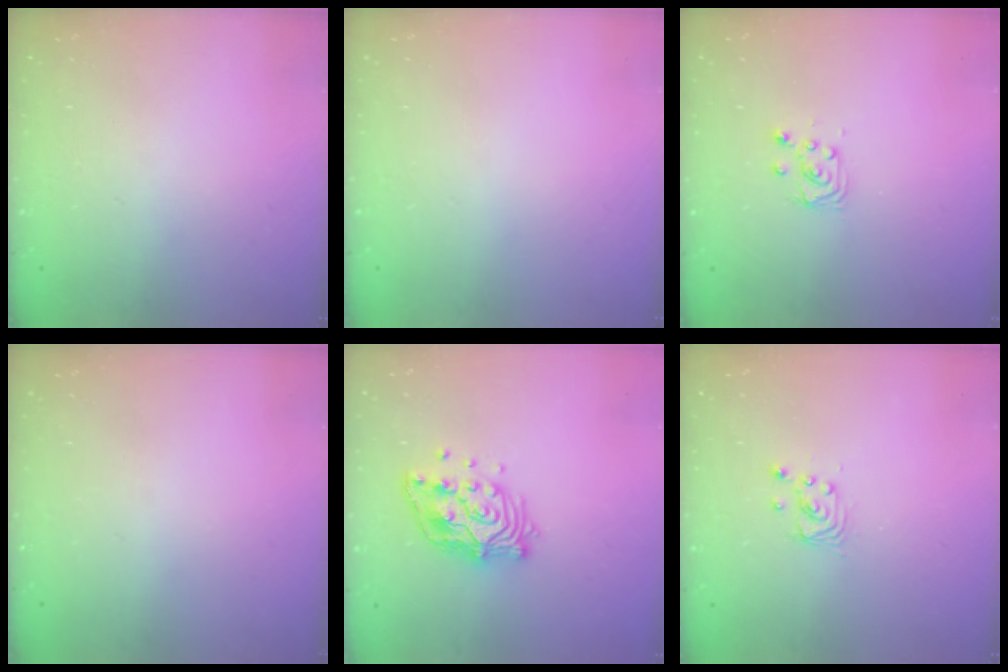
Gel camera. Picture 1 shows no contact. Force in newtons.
{"total": 0.0}
{"total": 5.2, "press": 5.2, "slide": 0.5}
{"total": 0.0}
{"total": 13.7, "press": 13.7, "slide": 1.2}
{"total": 2.8, "press": 2.8, "slide": 0.1}